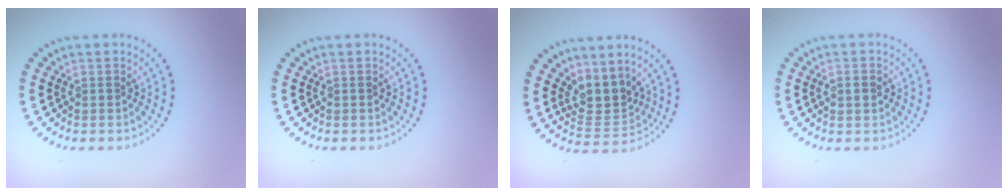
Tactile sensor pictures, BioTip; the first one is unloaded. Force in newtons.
{"total": 0.0}
{"total": 3.2, "press": 2.5, "slide": 2.1}
{"total": 1.8, "press": 1.8, "slide": 0.3}